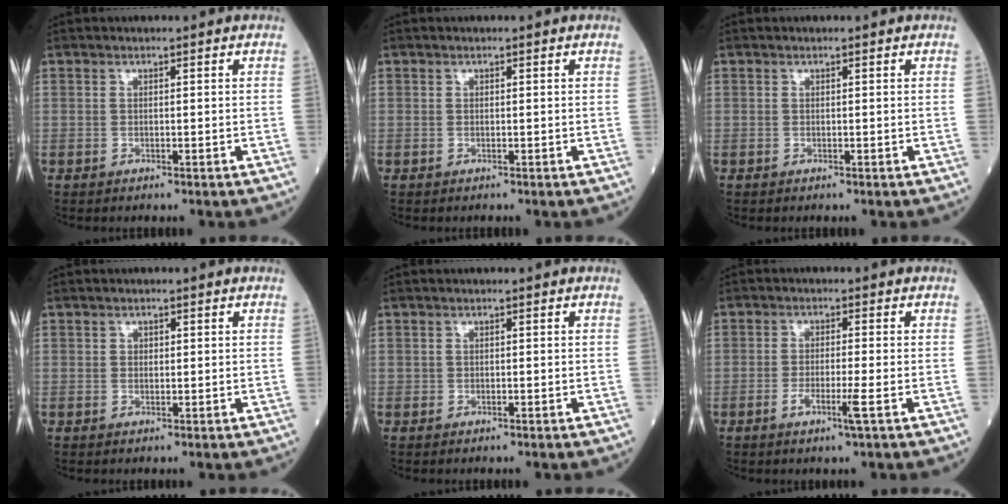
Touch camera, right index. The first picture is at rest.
{"total": 0.0}
{"total": 0.0}
{"total": 1.4, "force": [0.4, 1.1, 0.8], "torque": [-0.009, -0.001, 0.004]}
{"total": 0.0}
{"total": 2.1, "force": [-0.7, -0.1, 1.9], "torque": [-0.036, -0.002, -0.014]}